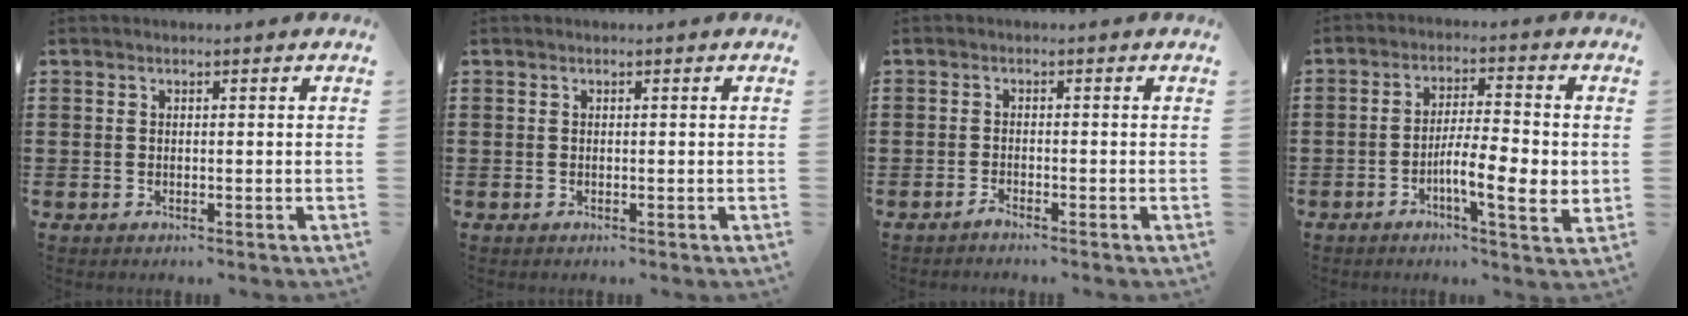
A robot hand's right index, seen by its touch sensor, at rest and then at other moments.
{"total": 0.0}
{"total": 1.1, "force": [-1.1, 0.0, 0.3], "torque": [-0.008, -0.002, -0.021]}
{"total": 7.8, "force": [-1.9, 1.9, 7.4], "torque": [-0.123, -0.004, -0.036]}